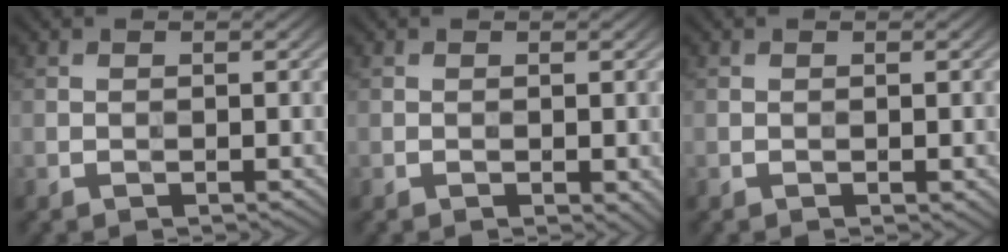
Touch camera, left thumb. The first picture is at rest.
{"total": 1.3, "force": [-0.4, 0.4, 1.2], "torque": [-0.017, -0.004, -0.005]}
{"total": 0.7, "force": [-0.2, 0.2, 0.6], "torque": [-0.010, -0.001, -0.003]}